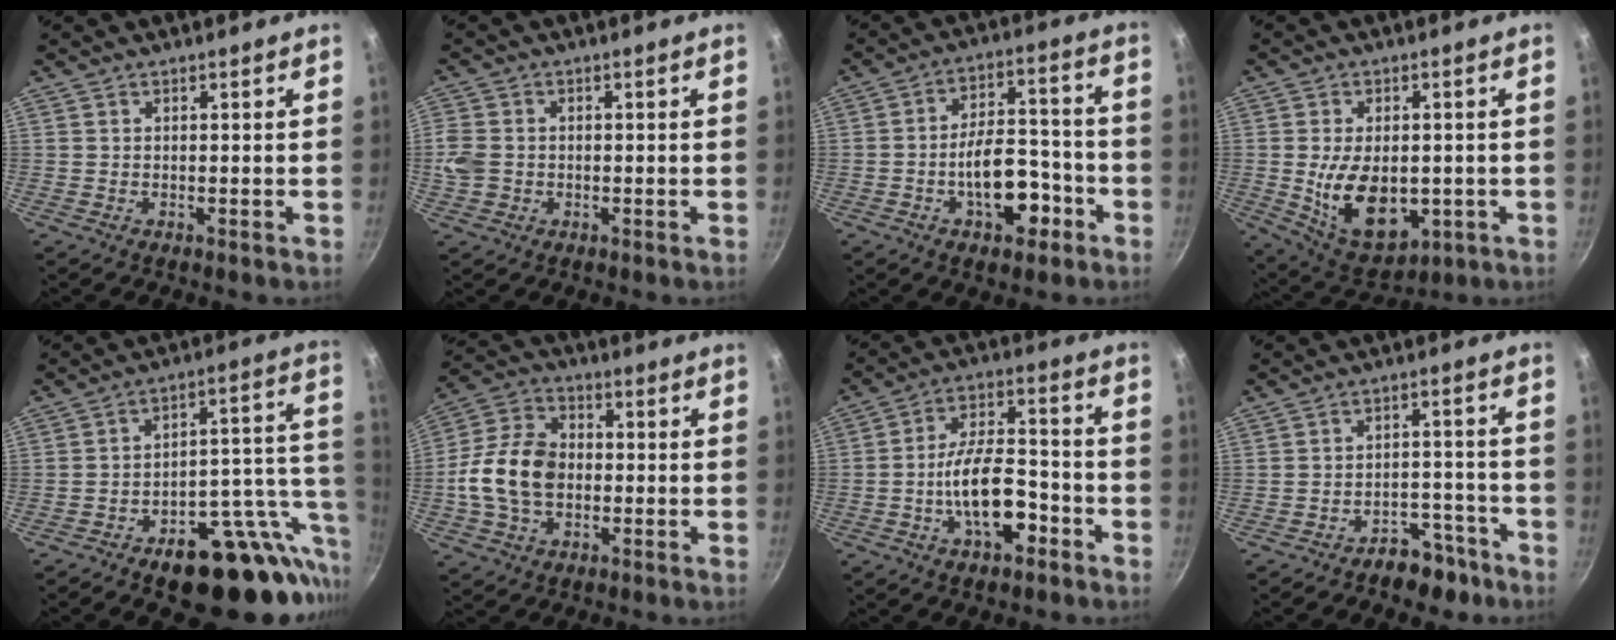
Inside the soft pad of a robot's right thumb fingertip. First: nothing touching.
{"total": 5.3, "force": [-0.6, 4.4, 2.9], "torque": [-0.058, 0.005, -0.016]}
{"total": 12.8, "force": [-5.8, 6.9, 9.1], "torque": [-0.100, 0.064, -0.080]}
{"total": 12.5, "force": [-1.5, 7.8, 9.6], "torque": [-0.127, -0.016, 0.001]}
{"total": 23.1, "force": [-9.2, 12.0, 17.4], "torque": [-0.173, 0.046, -0.121]}
{"total": 13.8, "force": [-1.4, 9.8, 9.7], "torque": [-0.169, 0.026, -0.039]}
{"total": 12.9, "force": [-5.1, 6.0, 10.2], "torque": [-0.153, 0.046, -0.088]}
{"total": 7.1, "force": [-5.4, 3.9, 2.5], "torque": [-0.002, 0.064, -0.066]}